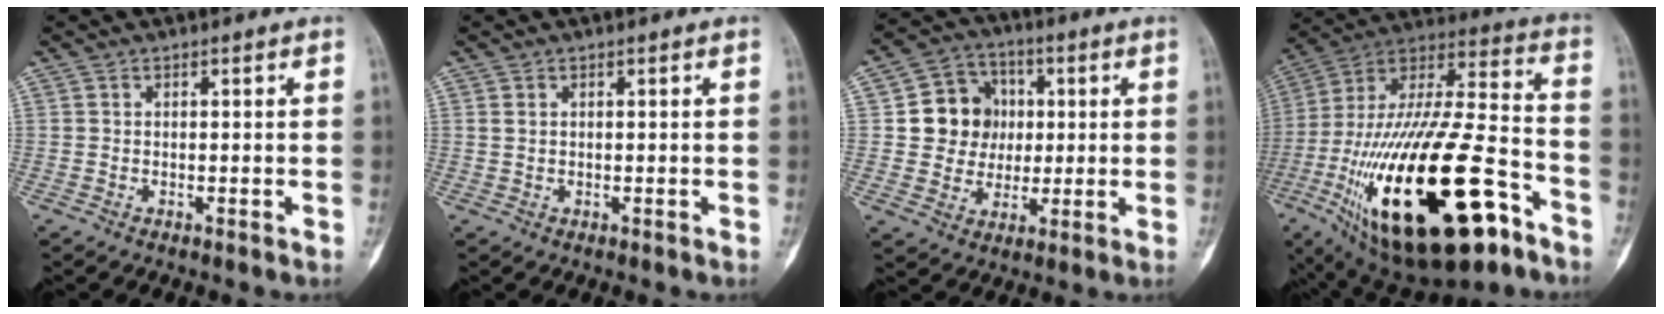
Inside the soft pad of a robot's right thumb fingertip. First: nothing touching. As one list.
[{"total": 0.9, "force": [0.4, 0.6, 0.6], "torque": [-0.012, 0.003, 0.011]}, {"total": 11.0, "force": [1.4, 10.1, 4.1], "torque": [-0.018, 0.008, 0.024]}, {"total": 38.9, "force": [-15.8, 14.9, 32.3], "torque": [-0.621, 0.040, -0.252]}]